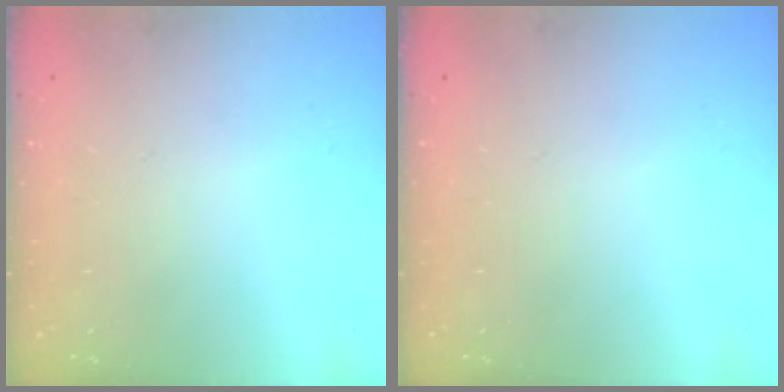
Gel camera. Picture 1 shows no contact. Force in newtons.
{"total": 0.0}